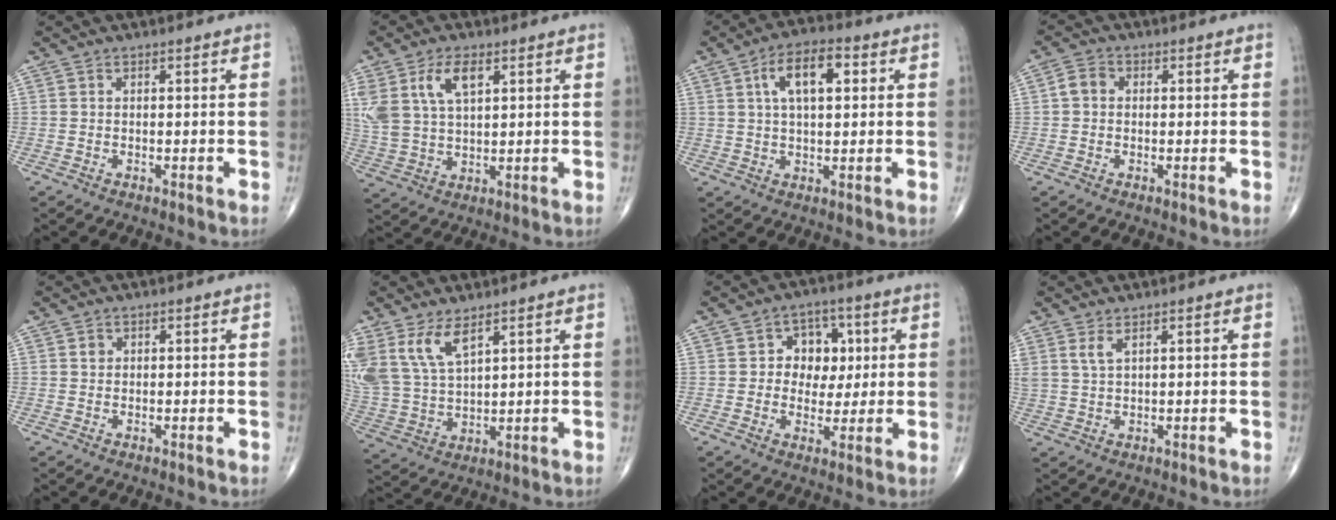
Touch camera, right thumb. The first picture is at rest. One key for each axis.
{"total": 10.8, "fx": 4.6, "fy": 5.7, "fz": 8.0, "tx": -0.169, "ty": -0.004, "tz": 0.098}
{"total": 9.4, "fx": 2.8, "fy": 4.5, "fz": 7.8, "tx": -0.123, "ty": 0.011, "tz": 0.041}
{"total": 3.1, "fx": 0.1, "fy": 2.6, "fz": 1.7, "tx": -0.026, "ty": 0.010, "tz": -0.005}
{"total": 1.0, "fx": 0.3, "fy": 0.9, "fz": 0.4, "tx": -0.002, "ty": 0.001, "tz": 0.004}
{"total": 10.6, "fx": 6.3, "fy": 4.8, "fz": 7.1, "tx": -0.148, "ty": -0.021, "tz": 0.141}
{"total": 8.4, "fx": 1.5, "fy": 6.8, "fz": 4.6, "tx": -0.014, "ty": 0.004, "tz": 0.019}
{"total": 2.5, "fx": 1.6, "fy": 1.0, "fz": 1.8, "tx": -0.039, "ty": -0.004, "tz": 0.039}